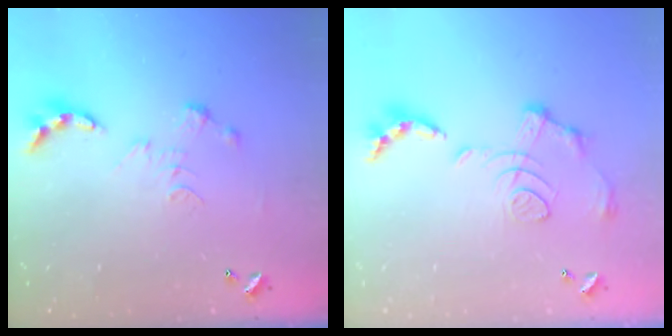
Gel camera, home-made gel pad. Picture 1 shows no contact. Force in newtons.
{"total": 1.5, "press": 0.8, "slide": 1.3}